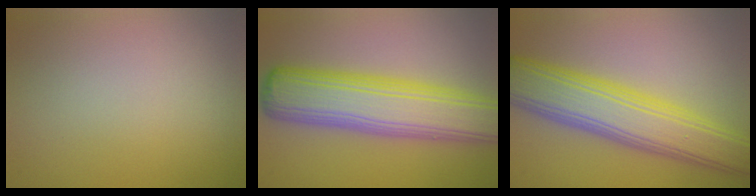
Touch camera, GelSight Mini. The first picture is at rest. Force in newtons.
{"total": 9.3, "press": 9.3, "slide": 0.3}
{"total": 8.4, "press": 8.4, "slide": 0.2}